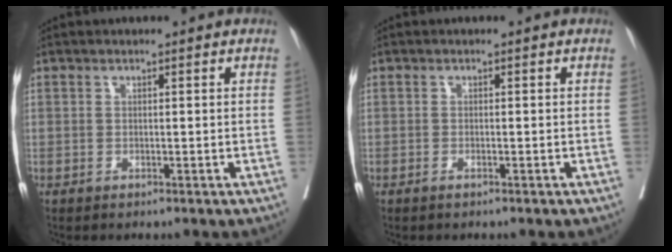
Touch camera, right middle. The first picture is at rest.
{"total": 0.7, "force": [-0.5, 0.1, 0.5], "torque": [-0.012, -0.001, -0.007]}